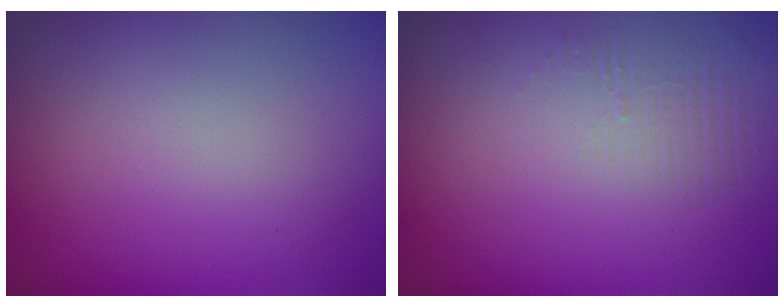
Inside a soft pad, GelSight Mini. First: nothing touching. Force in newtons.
{"total": 1.4, "press": 0.1, "slide": 1.4}